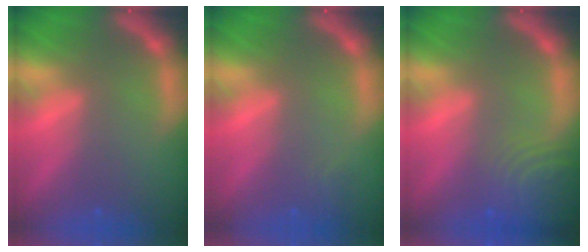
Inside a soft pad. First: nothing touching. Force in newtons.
{"total": 0.9}
{"total": 7.4}